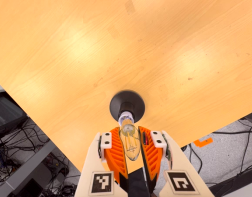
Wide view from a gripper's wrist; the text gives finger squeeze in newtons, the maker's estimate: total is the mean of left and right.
{"total": 22.2, "left": 25.9, "right": 18.5}